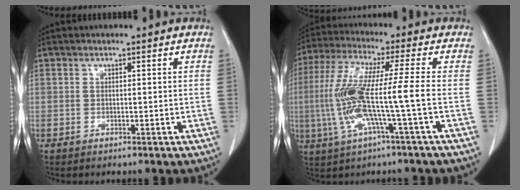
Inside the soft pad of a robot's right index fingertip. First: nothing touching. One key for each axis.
{"total": 12.1, "fx": -2.2, "fy": -0.6, "fz": 11.9, "tx": -0.255, "ty": 0.002, "tz": -0.047}